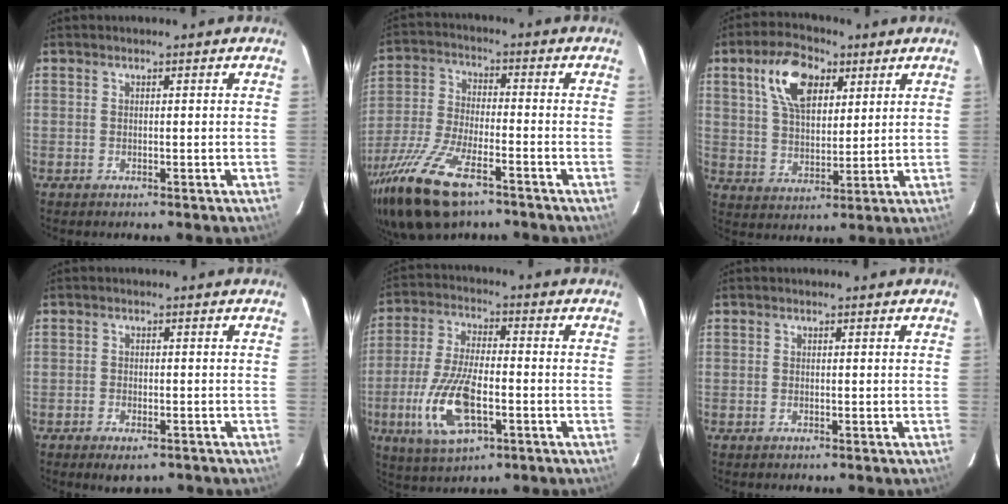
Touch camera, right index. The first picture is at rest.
{"total": 17.7, "force": [-11.5, 6.7, 11.8], "torque": [-0.264, -0.041, -0.219]}
{"total": 12.0, "force": [5.5, 6.5, 8.5], "torque": [-0.156, 0.023, 0.101]}
{"total": 4.6, "force": [-3.2, 2.1, 2.5], "torque": [-0.057, -0.011, -0.048]}
{"total": 14.0, "force": [-4.6, 5.6, 12.0], "torque": [-0.257, -0.011, -0.083]}
{"total": 0.0}